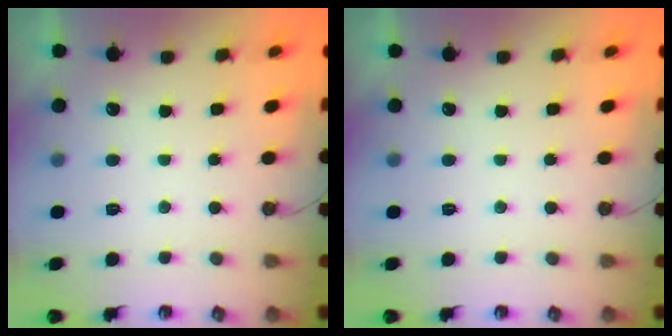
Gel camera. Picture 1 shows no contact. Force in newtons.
{"total": 0.0}